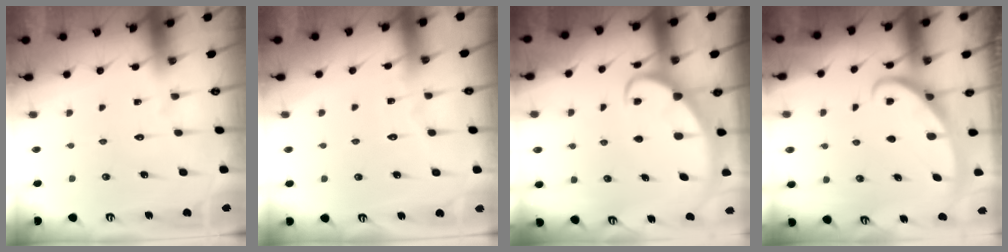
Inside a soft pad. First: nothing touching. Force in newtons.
{"total": 2.9, "press": 2.9, "slide": 0.3}
{"total": 3.0, "press": 3.0, "slide": 0.4}
{"total": 2.7, "press": 2.7, "slide": 0.3}